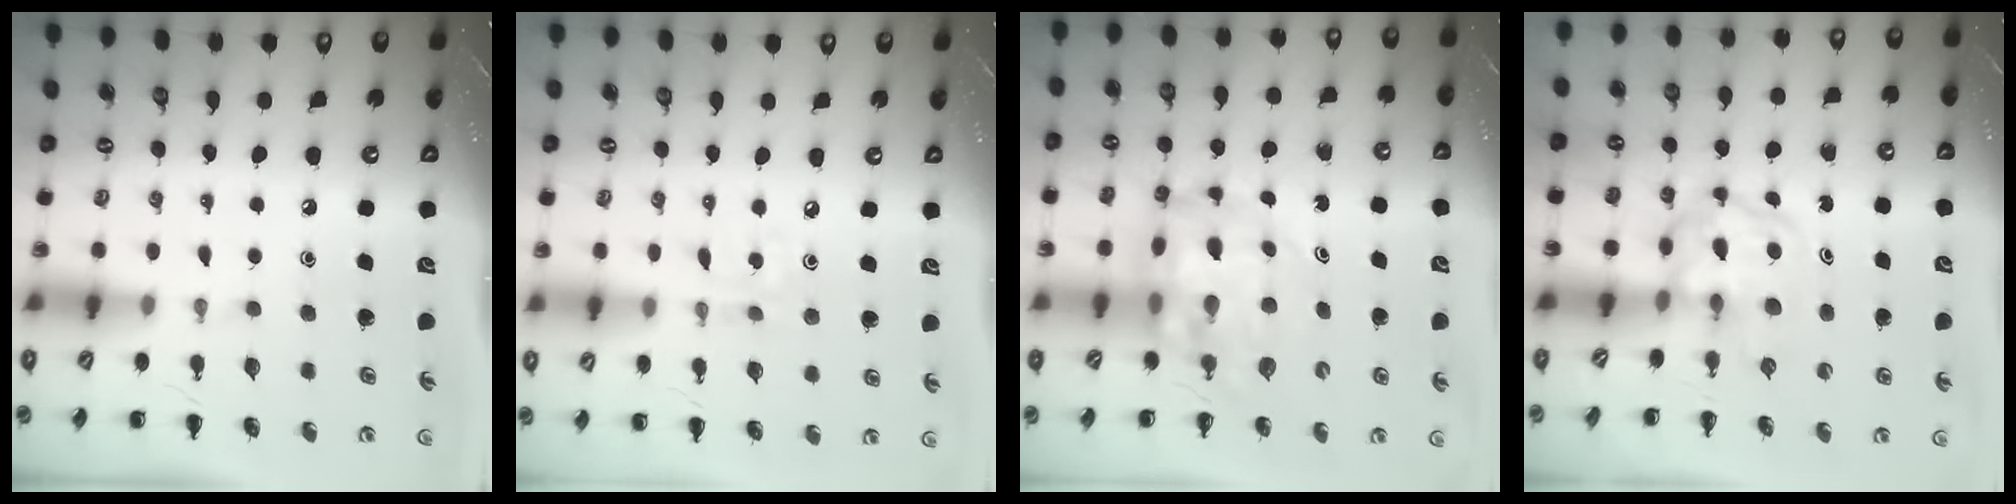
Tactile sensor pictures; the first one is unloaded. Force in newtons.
{"total": 2.6, "press": 2.5, "slide": 0.8}
{"total": 10.3, "press": 9.8, "slide": 3.1}
{"total": 3.9, "press": 3.9, "slide": 0.5}